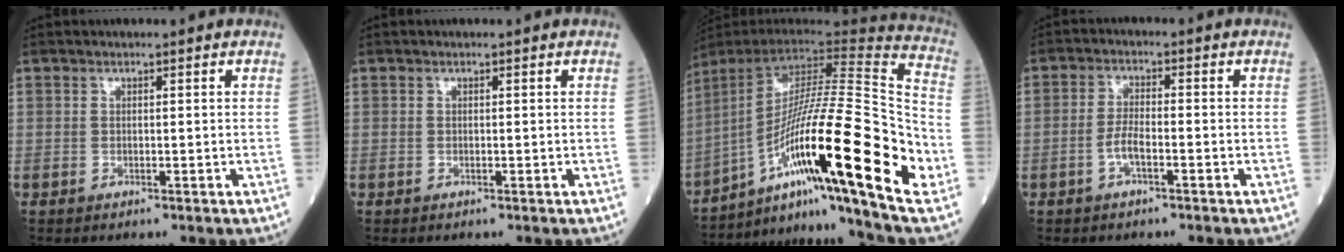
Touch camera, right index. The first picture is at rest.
{"total": 0.0}
{"total": 27.9, "force": [-9.7, 0.9, 26.2], "torque": [-0.412, -0.017, -0.168]}
{"total": 3.2, "force": [-1.5, 0.8, 2.7], "torque": [-0.058, 0.005, -0.029]}